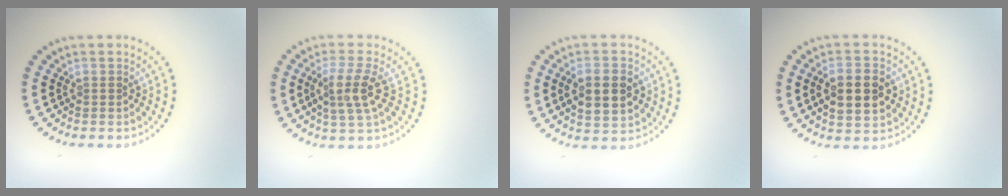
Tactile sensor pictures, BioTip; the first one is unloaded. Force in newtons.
{"total": 3.4, "press": 2.9, "slide": 1.7}
{"total": 5.3, "press": 5.3, "slide": 0.3}
{"total": 5.1, "press": 5.1, "slide": 0.2}